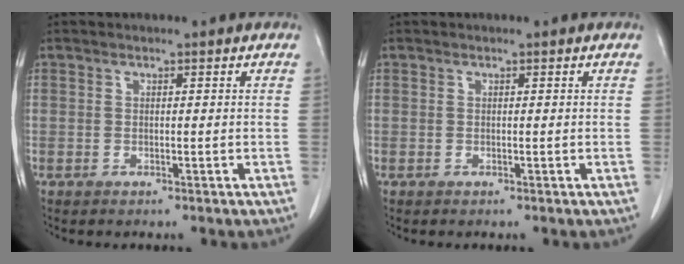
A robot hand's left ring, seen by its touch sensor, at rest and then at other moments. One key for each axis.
{"total": 0.0}